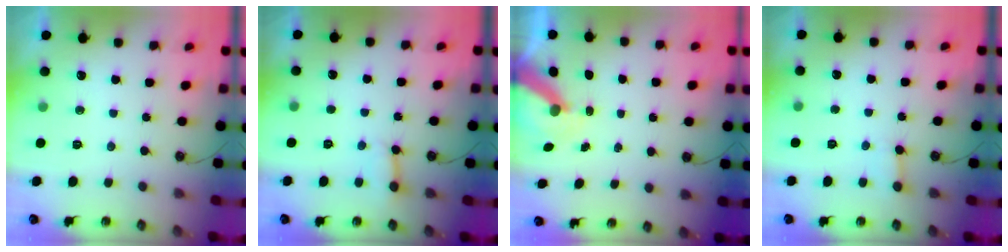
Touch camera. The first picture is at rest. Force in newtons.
{"total": 3.7, "press": 3.6, "slide": 0.4}
{"total": 7.5, "press": 7.4, "slide": 0.9}
{"total": 2.4, "press": 2.4, "slide": 0.4}